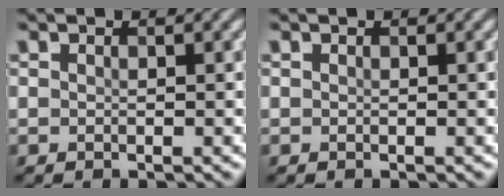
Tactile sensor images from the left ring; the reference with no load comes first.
{"total": 0.0}